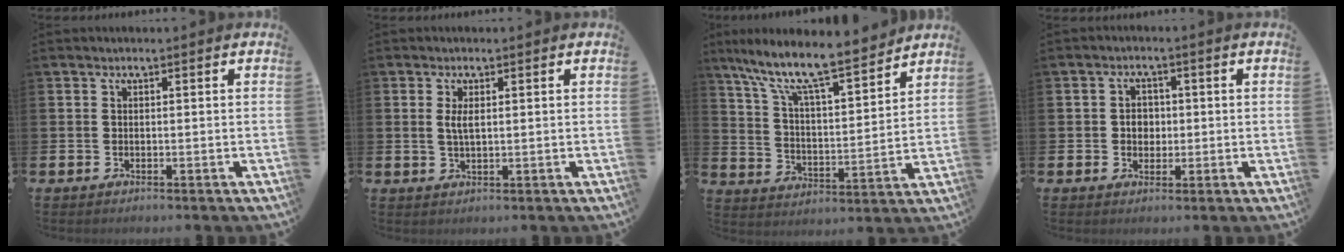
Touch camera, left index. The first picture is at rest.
{"total": 2.4, "force": [0.8, 0.8, 2.1], "torque": [-0.038, 0.002, 0.011]}
{"total": 8.4, "force": [7.6, 0.9, 3.5], "torque": [-0.104, -0.055, 0.128]}
{"total": 2.7, "force": [0.1, 2.4, 1.3], "torque": [-0.011, 0.002, -0.006]}